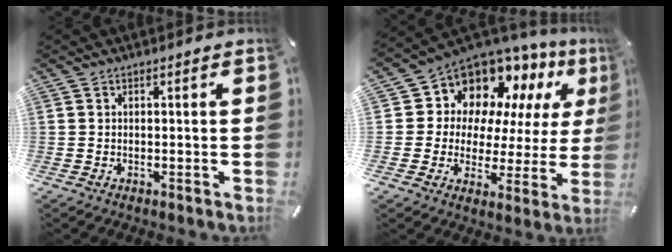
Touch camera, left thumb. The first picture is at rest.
{"total": 11.7, "force": [8.7, 7.6, 1.9], "torque": [-0.050, -0.089, 0.161]}